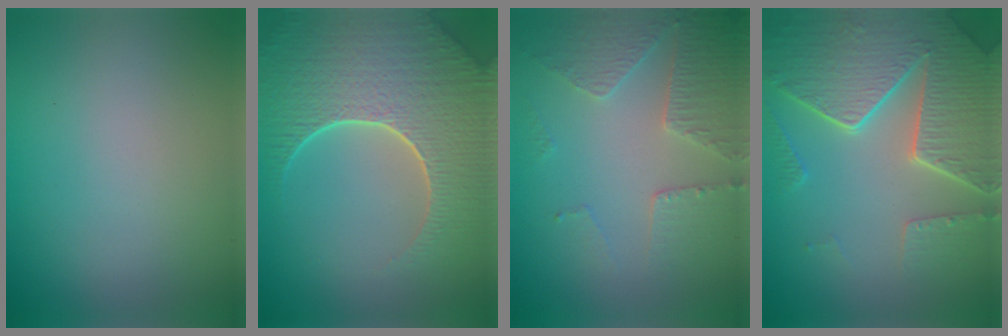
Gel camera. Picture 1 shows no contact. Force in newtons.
{"total": 9.3, "press": 6.7, "slide": 6.5}
{"total": 4.5, "press": 3.3, "slide": 3.1}
{"total": 8.4, "press": 6.1, "slide": 5.8}